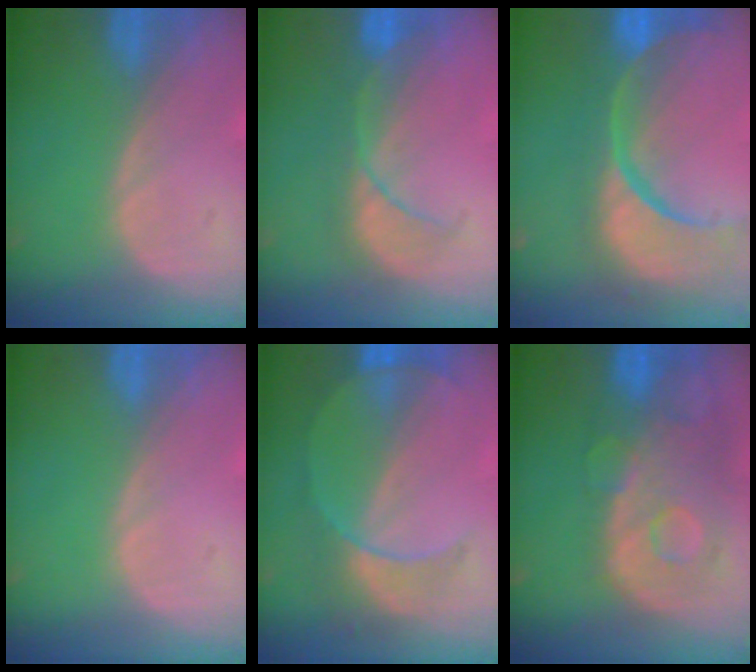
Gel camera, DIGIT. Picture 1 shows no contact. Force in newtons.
{"total": 5.9, "press": 5.9, "slide": 0.8}
{"total": 14.6, "press": 11.6, "slide": 8.9}
{"total": 0.0}
{"total": 7.6, "press": 6.8, "slide": 3.5}
{"total": 11.6, "press": 9.8, "slide": 6.1}